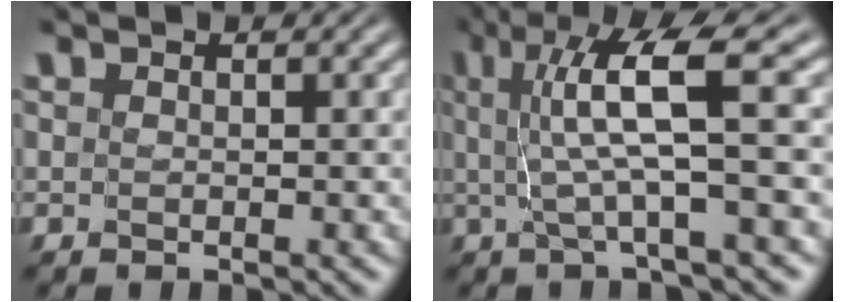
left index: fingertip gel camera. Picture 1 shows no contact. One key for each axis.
{"total": 6.9, "fx": 1.1, "fy": 1.0, "fz": 6.7, "tx": -0.116, "ty": 0.006, "tz": 0.018}